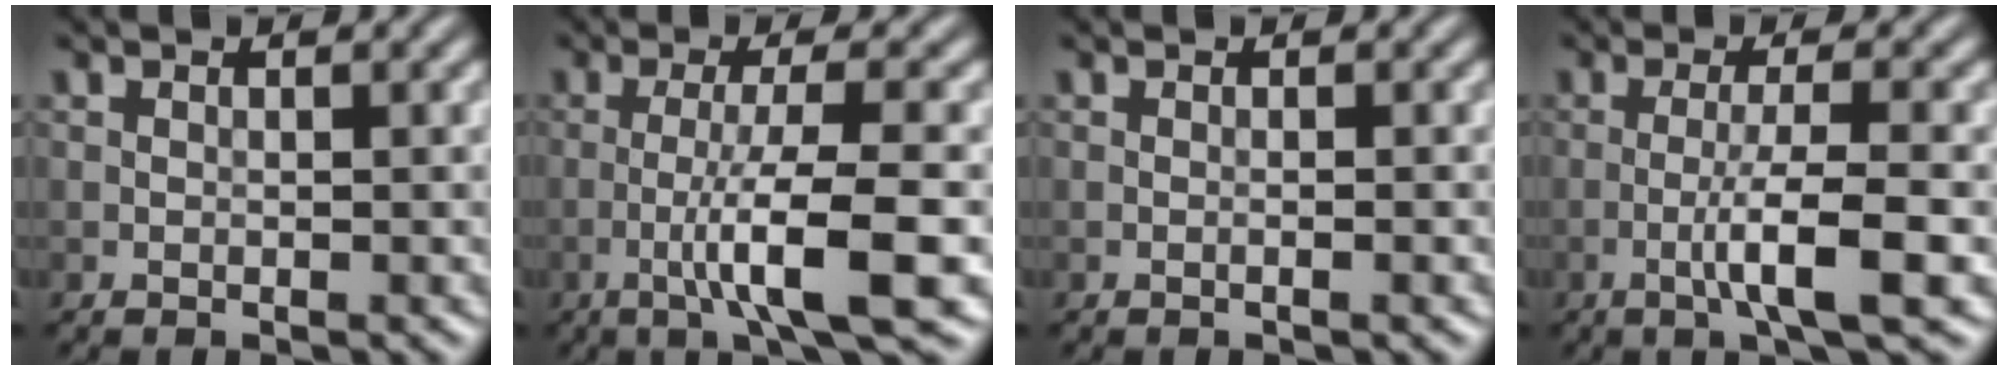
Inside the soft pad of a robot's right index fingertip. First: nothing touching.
{"total": 7.3, "force": [-2.4, 0.9, 6.8], "torque": [-0.111, 0.007, -0.046]}
{"total": 0.7, "force": [-0.2, 0.1, 0.7], "torque": [-0.009, -0.002, -0.008]}
{"total": 5.0, "force": [-1.7, 0.5, 4.7], "torque": [-0.079, 0.007, -0.035]}